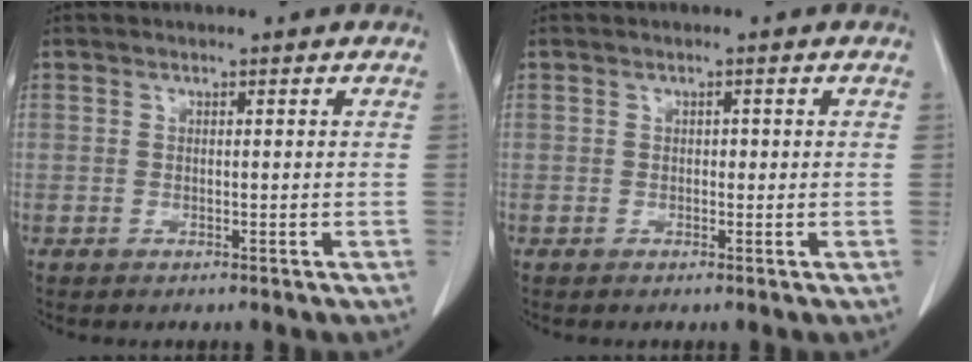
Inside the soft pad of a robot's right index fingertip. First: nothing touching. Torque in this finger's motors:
{"motor_torque": [0.10, 0.02, 0.02, -0.01]}